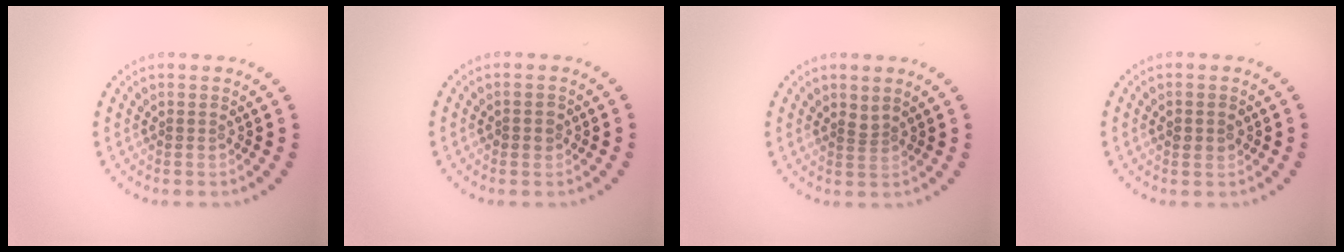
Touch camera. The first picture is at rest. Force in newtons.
{"total": 1.0, "press": 1.0, "slide": 0.1}
{"total": 0.5, "press": 0.3, "slide": 0.4}
{"total": 1.0, "press": 0.9, "slide": 0.2}